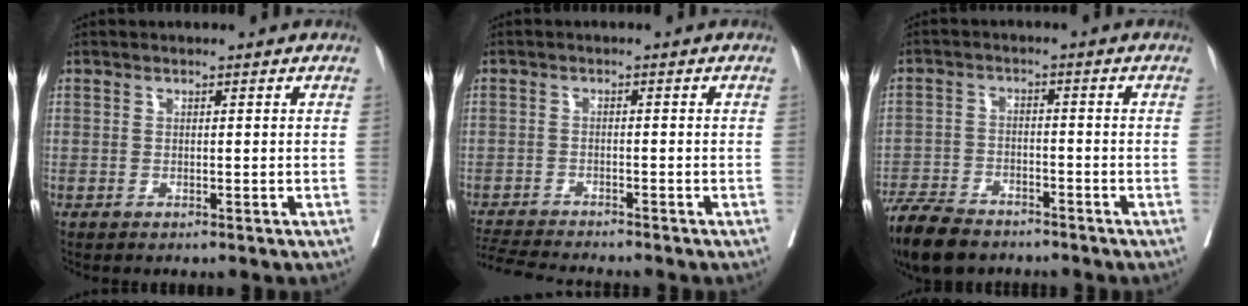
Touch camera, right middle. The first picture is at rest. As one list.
[{"total": 7.1, "force": [-6.8, -0.3, 2.1], "torque": [-0.038, -0.017, -0.114]}, {"total": 9.1, "force": [-7.6, 3.3, 3.9], "torque": [-0.075, -0.019, -0.134]}]